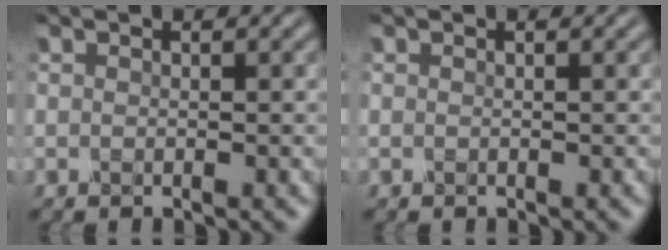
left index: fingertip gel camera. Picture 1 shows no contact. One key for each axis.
{"total": 0.0}